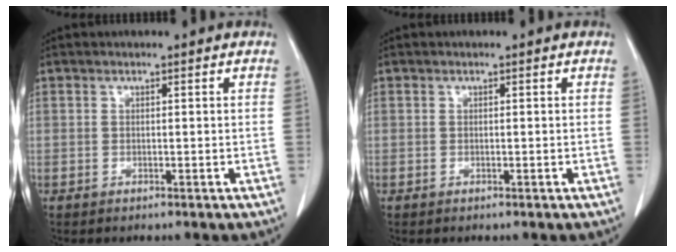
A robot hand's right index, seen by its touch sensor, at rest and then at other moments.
{"total": 0.0}